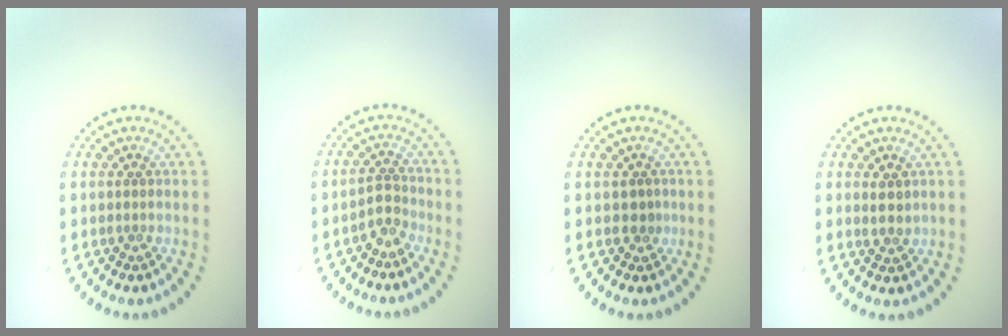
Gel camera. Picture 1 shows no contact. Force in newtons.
{"total": 2.0, "press": 1.5, "slide": 1.3}
{"total": 1.1, "press": 0.9, "slide": 0.7}
{"total": 1.2, "press": 1.1, "slide": 0.5}